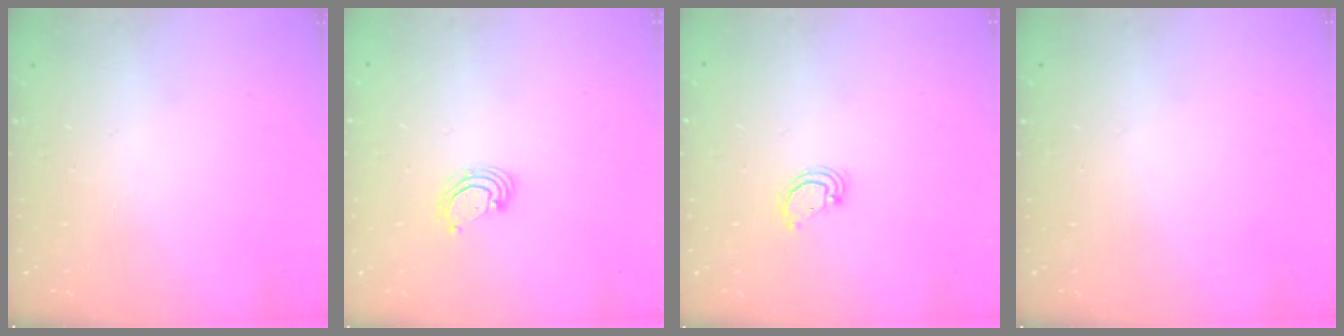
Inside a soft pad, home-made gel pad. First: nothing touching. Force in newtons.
{"total": 2.6, "press": 2.6, "slide": 0.2}
{"total": 2.6, "press": 2.6, "slide": 0.3}
{"total": 0.0}